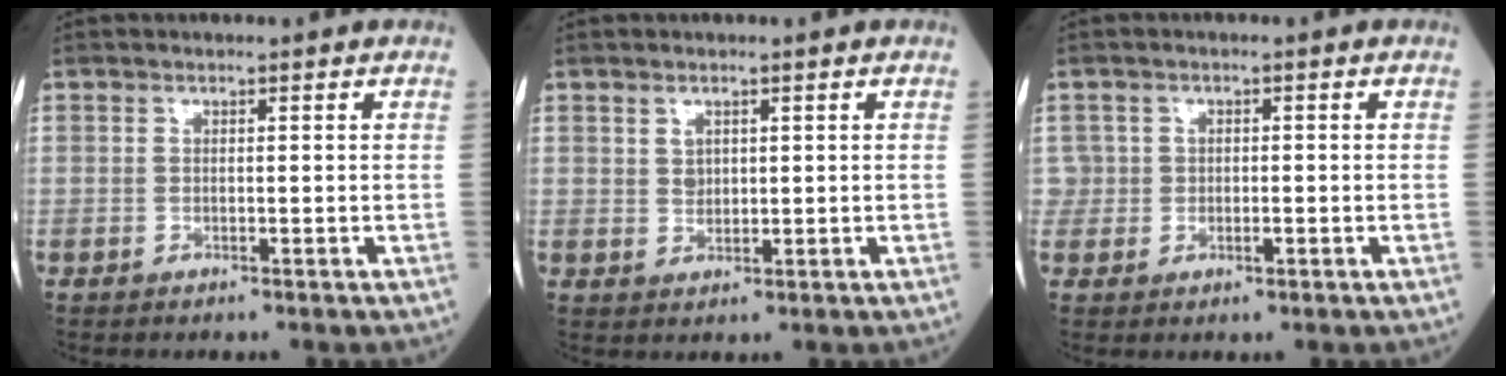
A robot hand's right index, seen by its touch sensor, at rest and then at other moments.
{"total": 1.6, "force": [0.8, 1.0, 0.9], "torque": [-0.016, -0.003, 0.018]}
{"total": 1.8, "force": [-0.1, 1.7, 0.5], "torque": [-0.004, 0.006, -0.001]}